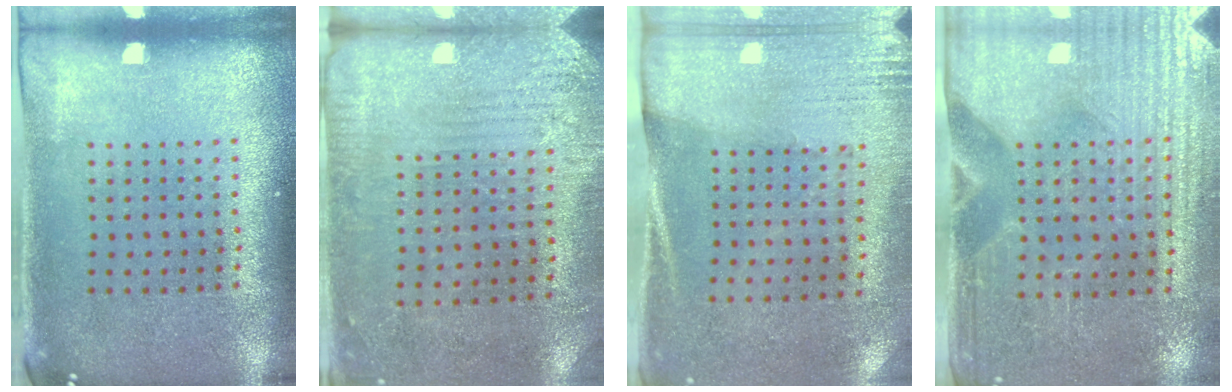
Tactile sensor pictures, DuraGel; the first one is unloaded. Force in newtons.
{"total": 2.8, "press": 2.4, "slide": 1.4}
{"total": 2.7, "press": 2.4, "slide": 1.2}
{"total": 3.4, "press": 3.2, "slide": 1.2}